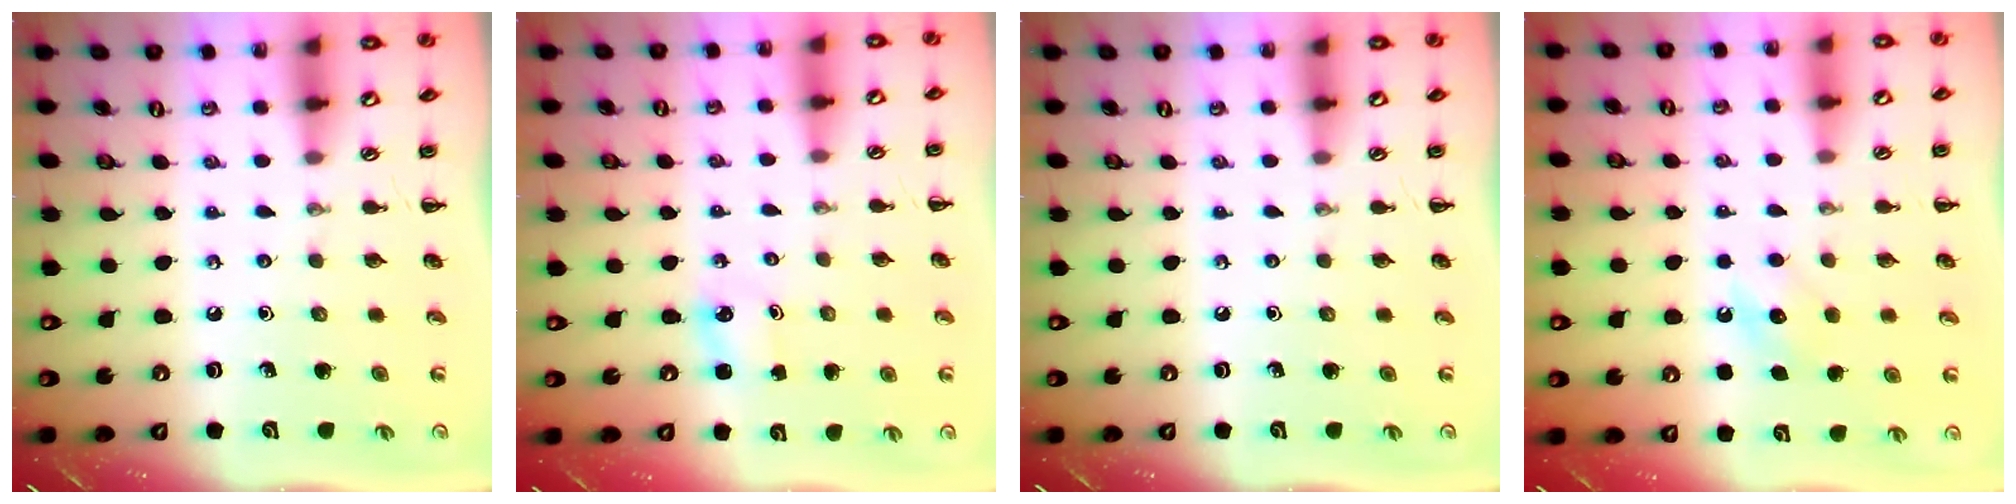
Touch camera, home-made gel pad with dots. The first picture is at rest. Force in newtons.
{"total": 1.4, "press": 1.4, "slide": 0.3}
{"total": 0.0}
{"total": 5.2, "press": 5.0, "slide": 1.4}